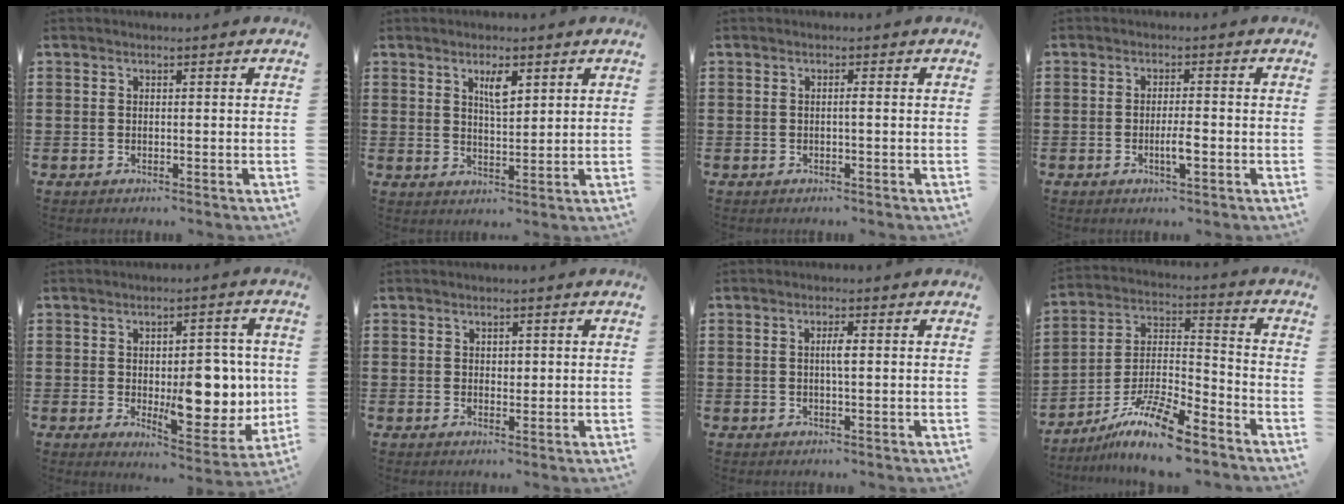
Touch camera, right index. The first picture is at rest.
{"total": 3.7, "force": [2.0, 1.2, 2.9], "torque": [-0.047, -0.001, 0.030]}
{"total": 0.6, "force": [-0.2, -0.1, 0.6], "torque": [-0.011, -0.002, -0.003]}
{"total": 3.1, "force": [-1.0, 0.5, 2.9], "torque": [-0.058, -0.003, -0.020]}
{"total": 10.2, "force": [0.1, 5.5, 8.6], "torque": [-0.104, -0.010, 0.006]}
{"total": 1.1, "force": [0.4, 0.8, 0.5], "torque": [-0.003, 0.003, 0.005]}
{"total": 1.8, "force": [0.2, 0.2, 1.8], "torque": [-0.034, 0.001, 0.001]}
{"total": 12.4, "force": [-9.5, 2.5, 7.5], "torque": [-0.152, 0.021, -0.184]}